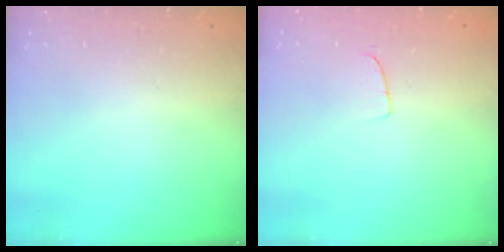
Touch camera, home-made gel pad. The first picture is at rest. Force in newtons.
{"total": 2.5, "press": 2.5, "slide": 0.1}